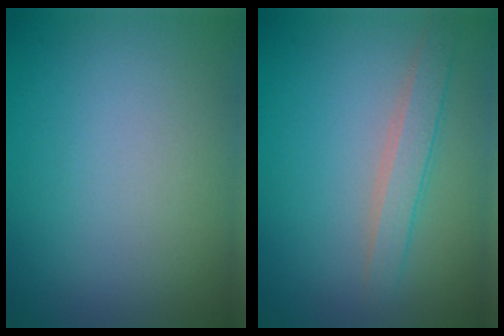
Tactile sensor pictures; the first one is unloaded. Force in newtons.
{"total": 2.2, "press": 2.2, "slide": 0.1}